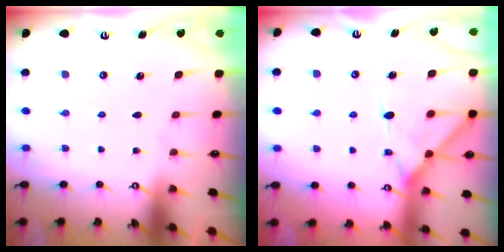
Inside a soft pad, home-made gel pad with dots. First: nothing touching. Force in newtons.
{"total": 14.8, "press": 14.8, "slide": 1.3}